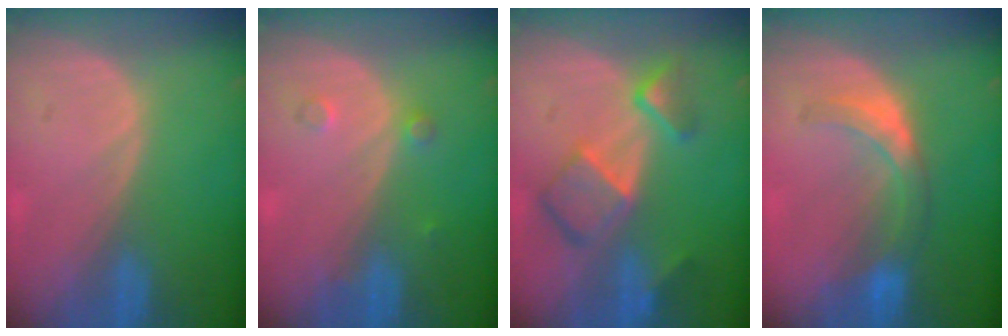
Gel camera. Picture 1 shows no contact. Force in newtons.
{"total": 1.7, "press": 1.7, "slide": 0.3}
{"total": 7.9, "press": 6.8, "slide": 3.9}
{"total": 5.7, "press": 5.4, "slide": 1.9}